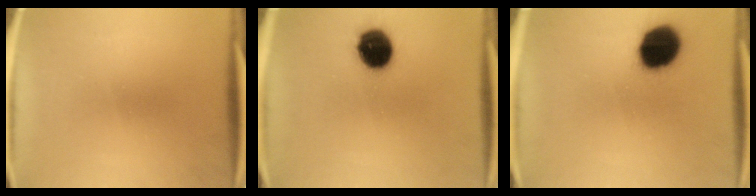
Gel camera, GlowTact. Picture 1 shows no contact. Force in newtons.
{"total": 11.8}
{"total": 14.3}